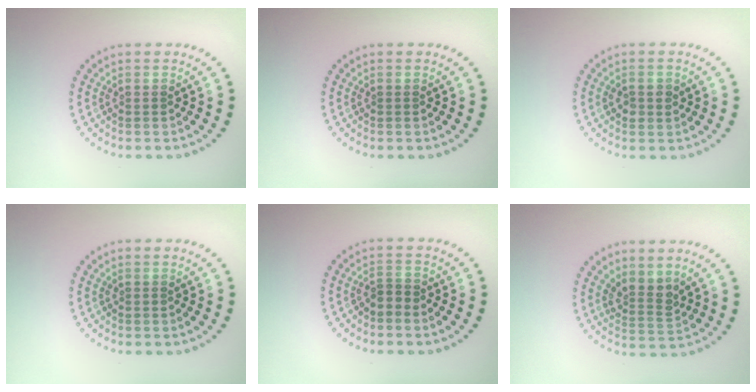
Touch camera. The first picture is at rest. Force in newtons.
{"total": 0.0}
{"total": 1.4, "press": 1.4, "slide": 0.2}
{"total": 0.0}
{"total": 0.9, "press": 0.6, "slide": 0.7}
{"total": 2.4, "press": 1.9, "slide": 1.6}